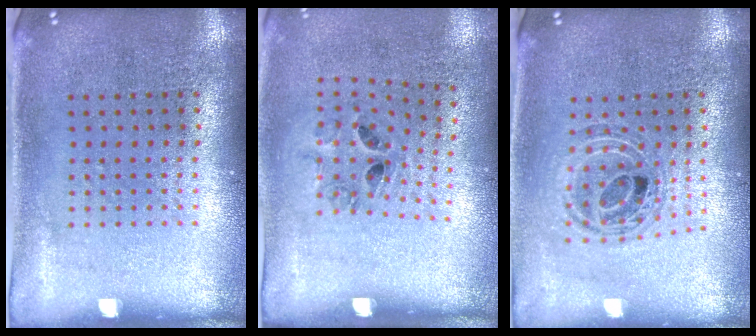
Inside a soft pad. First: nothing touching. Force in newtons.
{"total": 1.4, "press": 0.8, "slide": 1.2}
{"total": 0.8, "press": 0.8, "slide": 0.1}